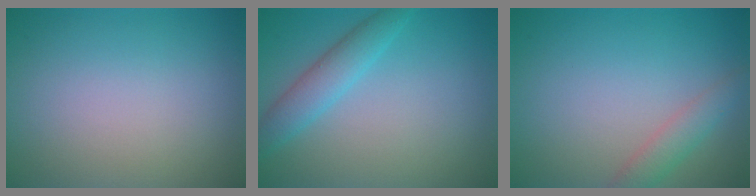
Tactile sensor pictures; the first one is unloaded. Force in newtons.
{"total": 3.0, "press": 3.0, "slide": 0.1}
{"total": 2.1, "press": 2.1, "slide": 0.2}